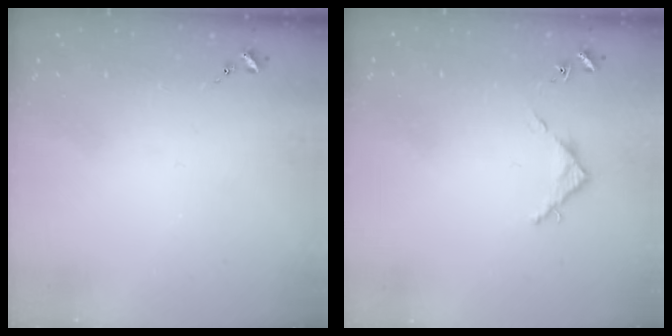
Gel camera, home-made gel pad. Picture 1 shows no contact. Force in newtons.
{"total": 3.6, "press": 3.6, "slide": 0.3}